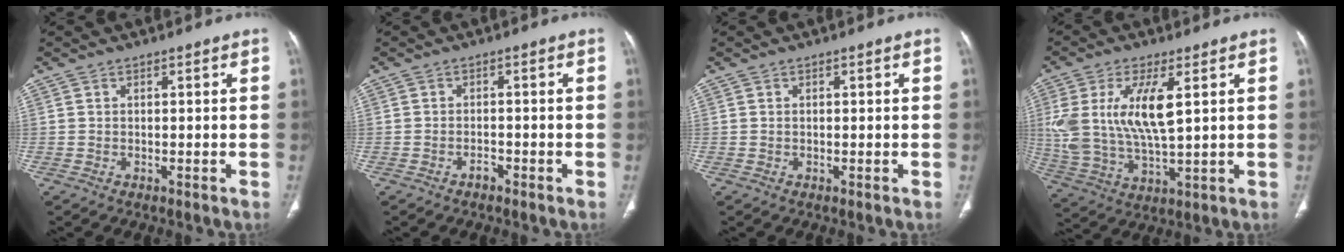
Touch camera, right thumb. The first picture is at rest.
{"total": 1.2, "force": [-1.0, 0.5, 0.4], "torque": [-0.006, 0.006, -0.019]}
{"total": 0.0}
{"total": 14.7, "force": [3.6, 5.7, 13.1], "torque": [-0.282, -0.017, 0.078]}